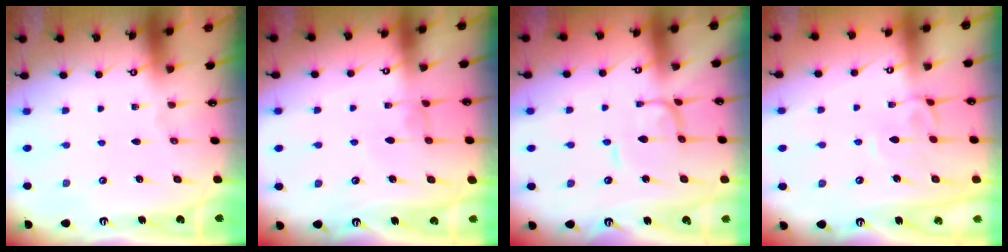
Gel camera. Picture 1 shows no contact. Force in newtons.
{"total": 0.0}
{"total": 0.6, "press": 0.6, "slide": 0.3}
{"total": 3.0, "press": 3.0, "slide": 0.4}